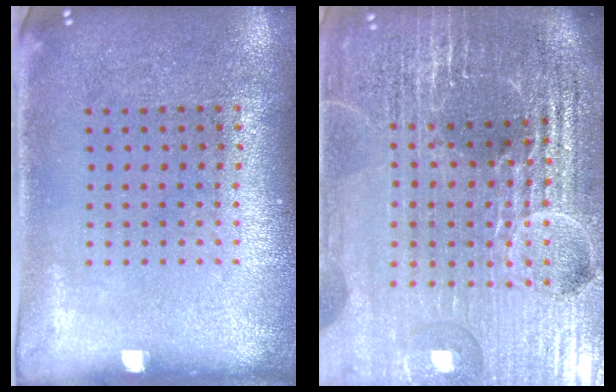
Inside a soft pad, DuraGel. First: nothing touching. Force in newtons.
{"total": 6.6, "press": 5.8, "slide": 3.2}